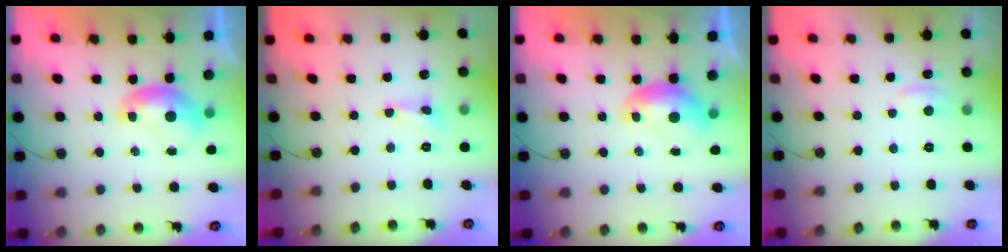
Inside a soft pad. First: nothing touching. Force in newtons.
{"total": 1.2, "press": 1.1, "slide": 0.5}
{"total": 1.1, "press": 1.1, "slide": 0.2}
{"total": 1.2, "press": 1.0, "slide": 0.8}